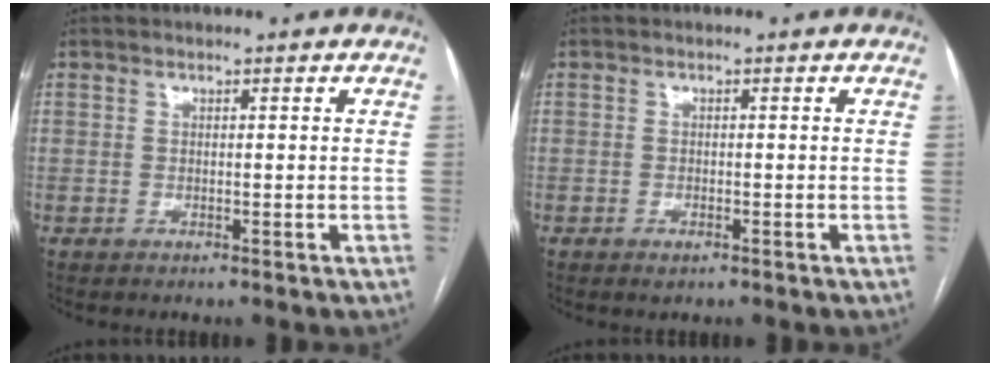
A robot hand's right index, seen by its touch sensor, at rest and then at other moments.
{"total": 1.0, "force": [-0.6, 0.4, 0.7], "torque": [-0.012, -0.001, -0.005]}